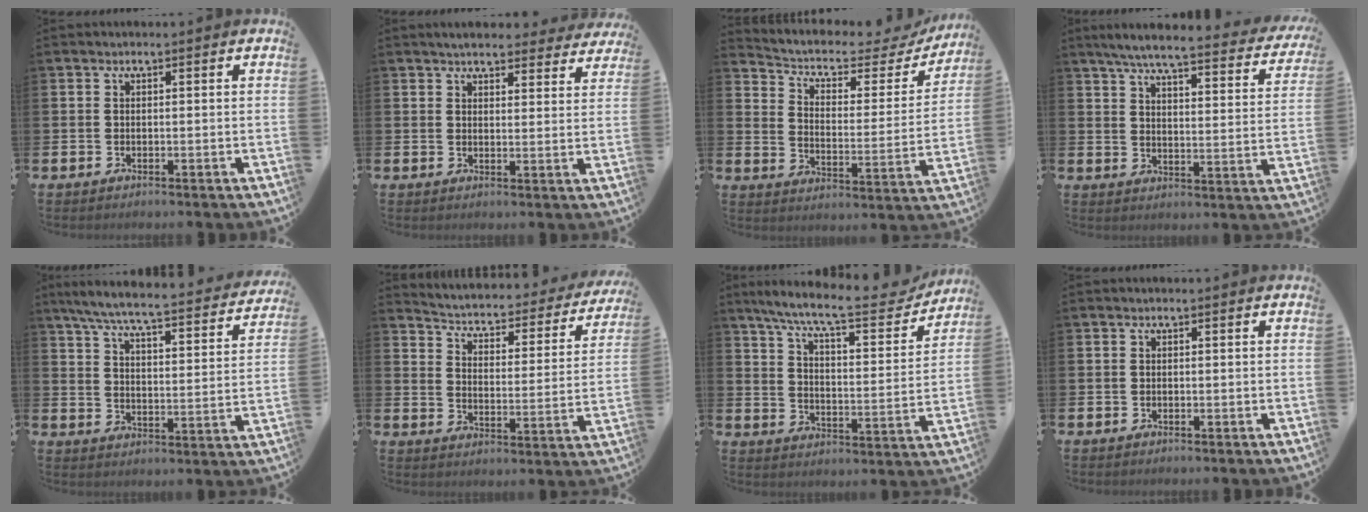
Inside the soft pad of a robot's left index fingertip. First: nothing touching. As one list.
[{"total": 4.4, "force": [4.2, 1.1, 0.9], "torque": [-0.022, -0.020, 0.073]}, {"total": 4.9, "force": [4.0, 2.2, 2.0], "torque": [-0.061, -0.030, 0.057]}, {"total": 5.9, "force": [5.1, 0.4, 2.8], "torque": [-0.073, -0.039, 0.080]}, {"total": 6.8, "force": [6.0, 0.4, 3.2], "torque": [-0.091, -0.045, 0.099]}, {"total": 3.5, "force": [3.0, 1.5, 1.1], "torque": [-0.049, -0.029, 0.039]}, {"total": 9.9, "force": [8.6, 1.6, 4.7], "torque": [-0.112, -0.053, 0.142]}, {"total": 0.0}]